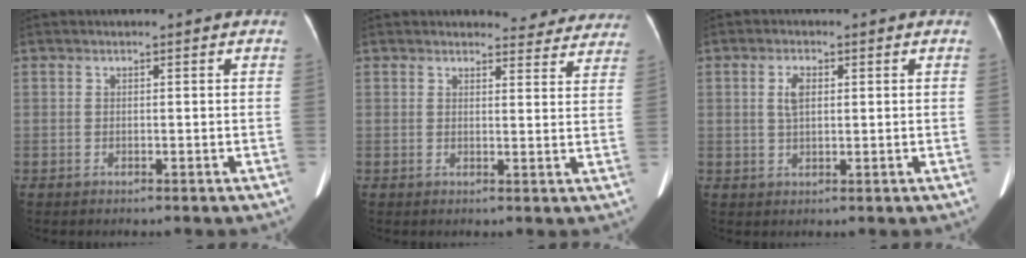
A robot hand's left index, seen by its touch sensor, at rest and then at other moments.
{"total": 9.4, "force": [9.0, 2.3, 0.9], "torque": [0.026, -0.017, 0.078]}
{"total": 3.0, "force": [0.8, 1.2, 2.6], "torque": [-0.054, 0.008, 0.016]}